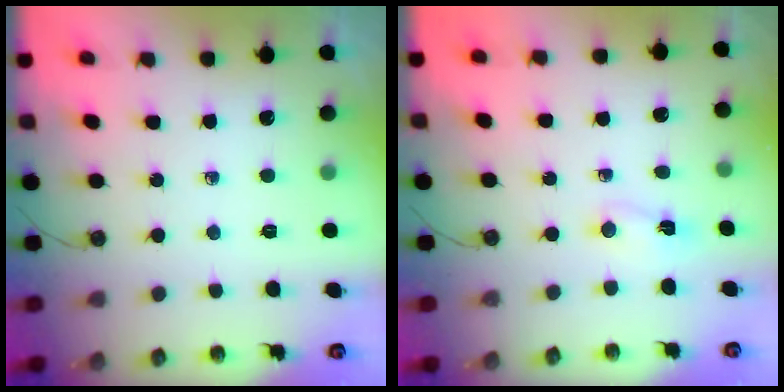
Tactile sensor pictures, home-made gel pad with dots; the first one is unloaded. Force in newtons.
{"total": 15.4, "press": 3.2, "slide": 15.1}